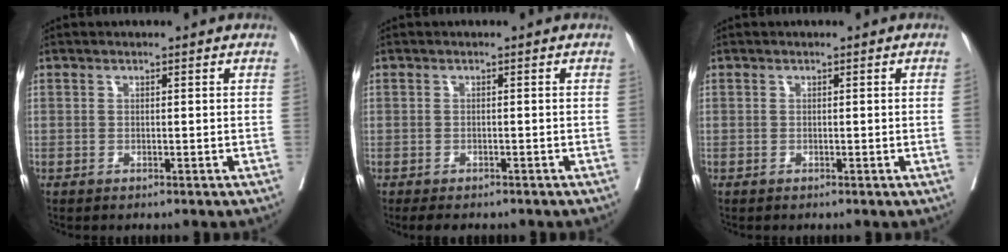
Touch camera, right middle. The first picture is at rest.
{"total": 4.3, "force": [-3.5, 1.6, 1.8], "torque": [-0.021, -0.008, -0.046]}
{"total": 0.8, "force": [0.0, -0.4, 0.7], "torque": [-0.003, 0.002, -0.002]}